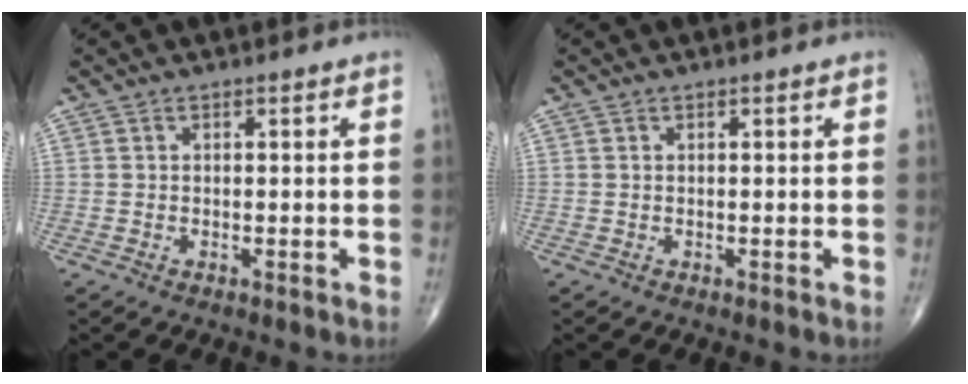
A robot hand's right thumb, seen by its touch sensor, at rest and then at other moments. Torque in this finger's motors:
{"motor_torque": [0.23, 0.38, -0.13, -0.06, 0.00]}